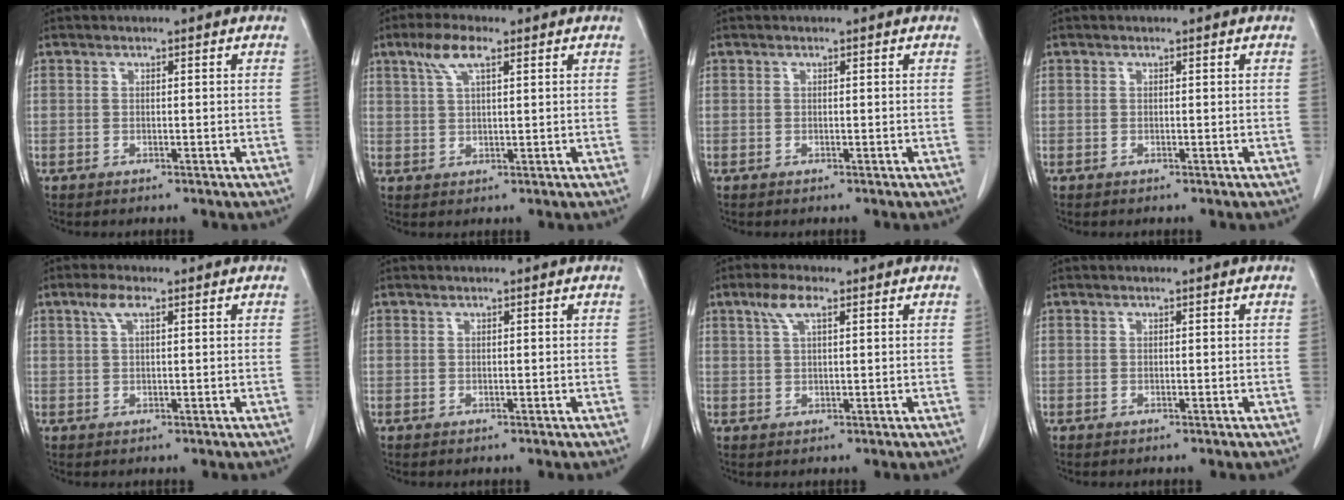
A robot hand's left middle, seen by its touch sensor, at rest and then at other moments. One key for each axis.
{"total": 5.0, "fx": 2.8, "fy": 1.1, "fz": 4.0, "tx": -0.086, "ty": 0.012, "tz": 0.056}
{"total": 0.0}
{"total": 0.0}
{"total": 2.7, "fx": 1.4, "fy": 0.6, "fz": 2.2, "tx": -0.050, "ty": 0.011, "tz": 0.029}
{"total": 0.0}
{"total": 3.8, "fx": 2.0, "fy": 0.9, "fz": 3.1, "tx": -0.069, "ty": 0.011, "tz": 0.042}
{"total": 0.0}